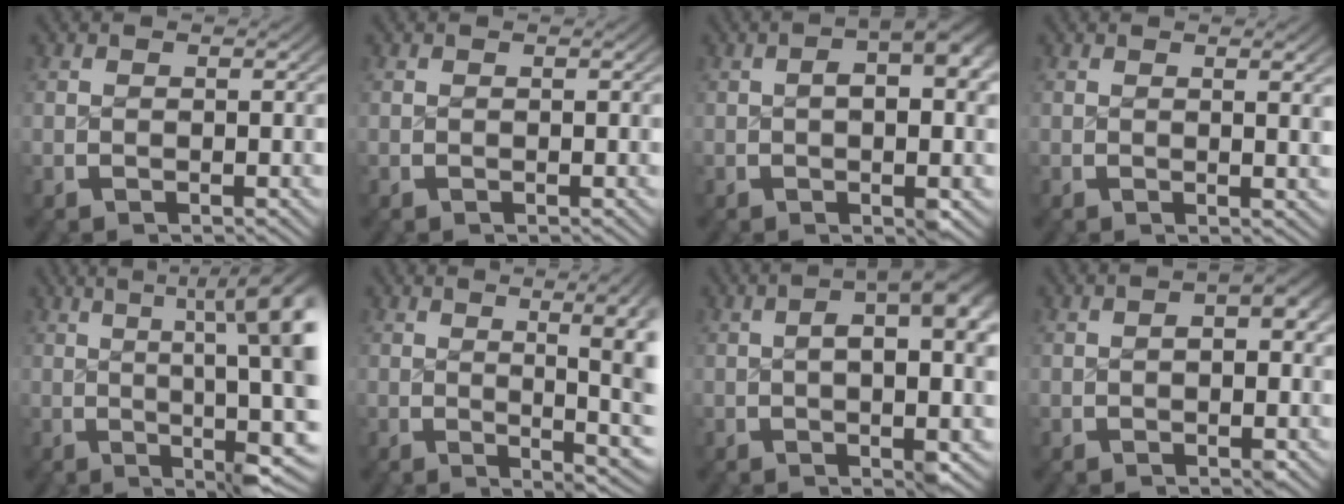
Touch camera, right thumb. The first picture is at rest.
{"total": 0.0}
{"total": 5.9, "force": [0.6, 2.6, 5.3], "torque": [-0.058, 0.004, 0.005]}
{"total": 1.4, "force": [0.5, 0.0, 1.4], "torque": [-0.019, -0.001, 0.008]}
{"total": 13.8, "force": [2.5, 5.7, 12.3], "torque": [-0.134, 0.012, 0.023]}
{"total": 8.8, "force": [-0.3, 3.5, 8.0], "torque": [-0.099, -0.016, 0.004]}
{"total": 8.1, "force": [0.7, 3.4, 7.3], "torque": [-0.082, 0.009, 0.003]}
{"total": 3.0, "force": [0.1, 1.4, 2.6], "torque": [-0.030, 0.001, -0.001]}